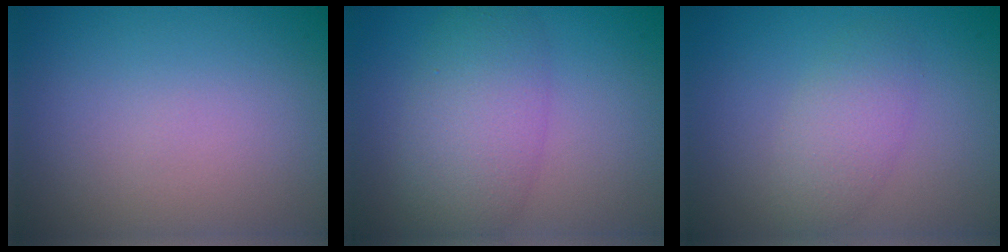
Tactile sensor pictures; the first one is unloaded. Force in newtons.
{"total": 5.6, "press": 5.6, "slide": 0.1}
{"total": 2.7, "press": 2.7, "slide": 0.1}